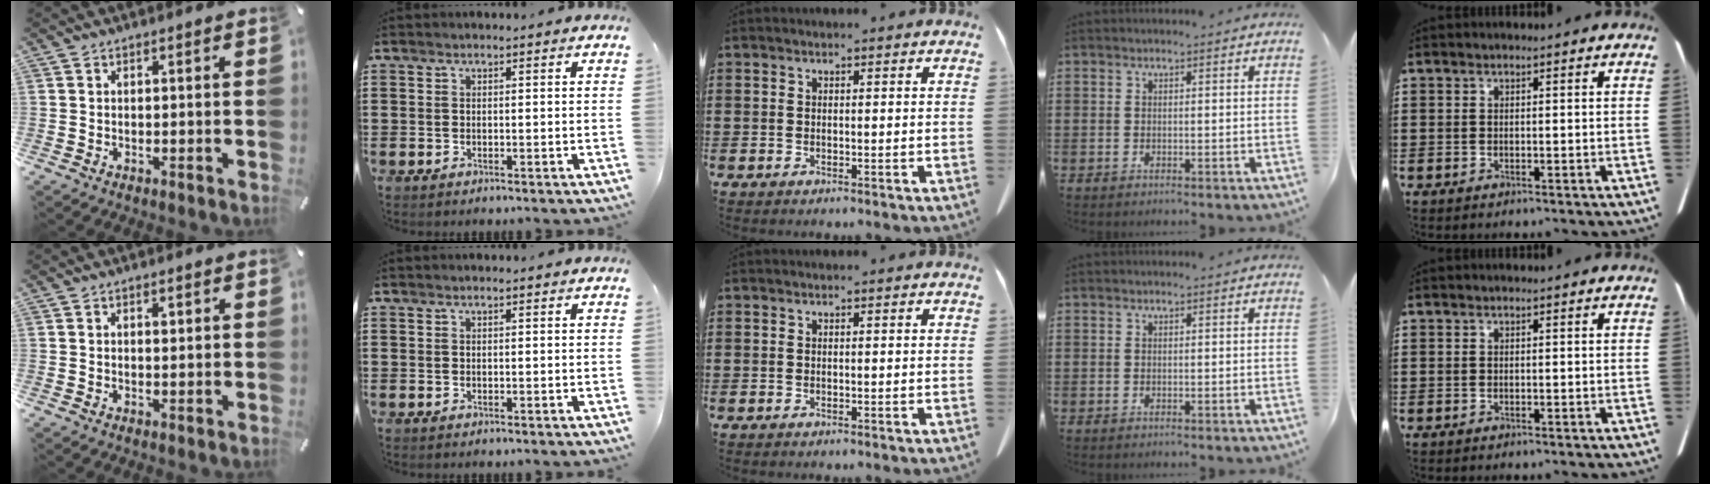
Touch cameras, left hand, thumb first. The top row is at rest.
{"thumb": {"total": 1.3, "force": [0.4, 0.7, 1.1], "torque": [-0.014, 0.001, 0.003]}}